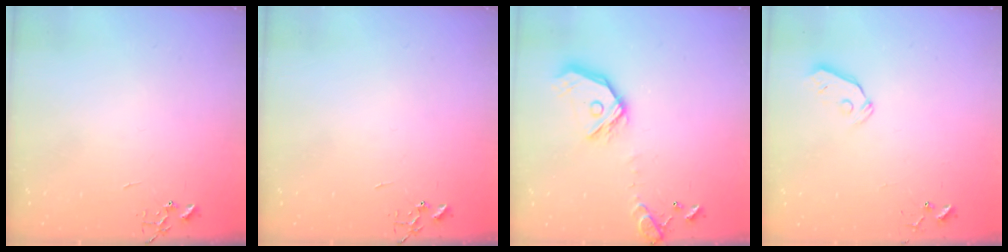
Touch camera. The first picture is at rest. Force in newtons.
{"total": 0.0}
{"total": 16.5, "press": 16.3, "slide": 2.4}
{"total": 5.6, "press": 5.6, "slide": 0.7}